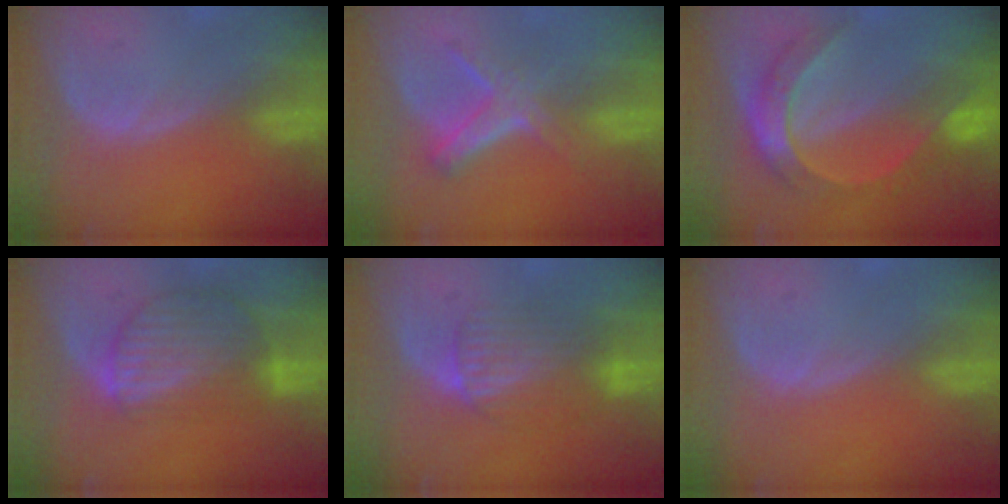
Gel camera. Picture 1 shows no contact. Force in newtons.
{"total": 6.1, "press": 5.2, "slide": 3.2}
{"total": 8.3, "press": 8.3, "slide": 0.9}
{"total": 8.8, "press": 7.8, "slide": 4.2}
{"total": 6.6, "press": 6.5, "slide": 1.1}
{"total": 0.0}